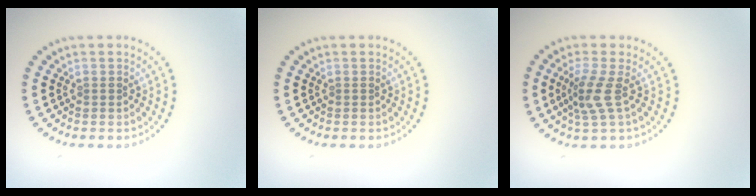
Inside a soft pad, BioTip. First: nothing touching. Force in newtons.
{"total": 0.0}
{"total": 2.7, "press": 2.0, "slide": 1.8}